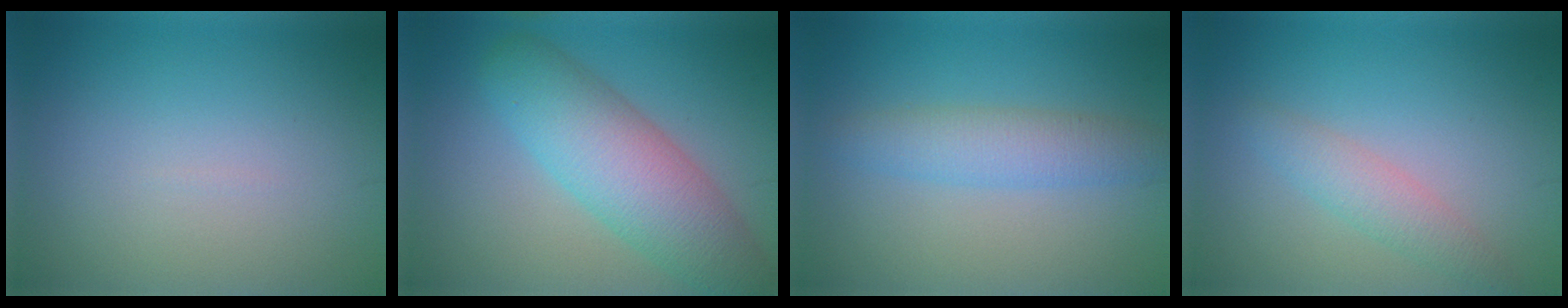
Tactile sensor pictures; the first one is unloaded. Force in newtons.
{"total": 7.6, "press": 7.6, "slide": 0.4}
{"total": 3.4, "press": 3.4, "slide": 0.1}
{"total": 2.3, "press": 2.3, "slide": 0.0}